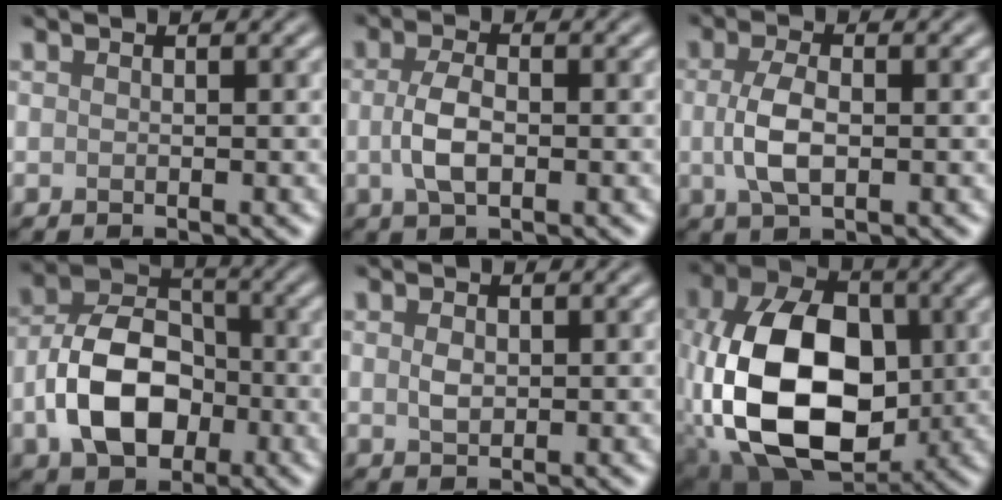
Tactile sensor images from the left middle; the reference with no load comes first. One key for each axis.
{"total": 3.0, "fx": -0.3, "fy": 1.5, "fz": 2.6, "tx": -0.056, "ty": 0.002, "tz": -0.006}
{"total": 3.4, "fx": -0.1, "fy": 1.6, "fz": 3.0, "tx": -0.068, "ty": 0.001, "tz": -0.002}
{"total": 8.1, "fx": -2.1, "fy": 5.6, "fz": 5.5, "tx": -0.100, "ty": 0.012, "tz": -0.046}
{"total": 1.2, "fx": 0.2, "fy": 0.9, "fz": 0.8, "tx": -0.019, "ty": 0.002, "tz": 0.004}
{"total": 13.8, "fx": -1.6, "fy": 9.3, "fz": 10.1, "tx": -0.208, "ty": -0.002, "tz": -0.035}